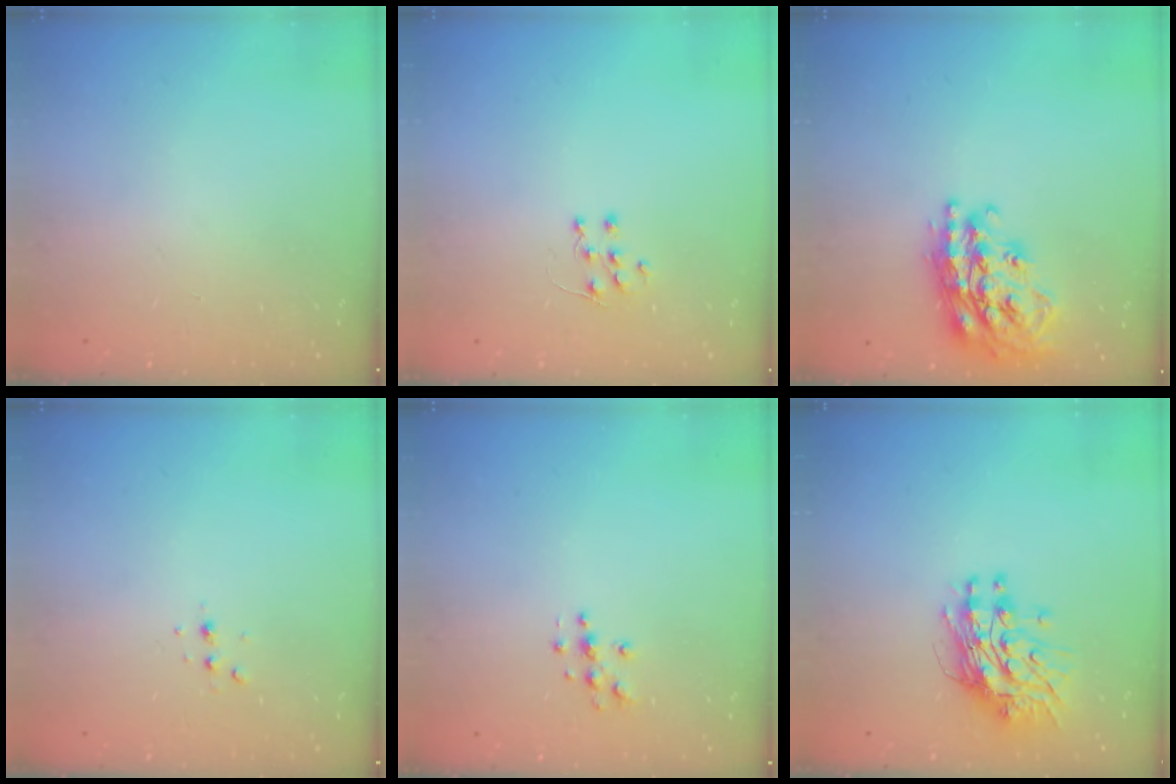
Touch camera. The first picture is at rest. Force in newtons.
{"total": 5.7, "press": 5.6, "slide": 0.4}
{"total": 23.5, "press": 23.4, "slide": 2.0}
{"total": 2.8, "press": 2.8, "slide": 0.7}
{"total": 4.6, "press": 4.6, "slide": 0.4}
{"total": 11.4, "press": 11.3, "slide": 1.0}